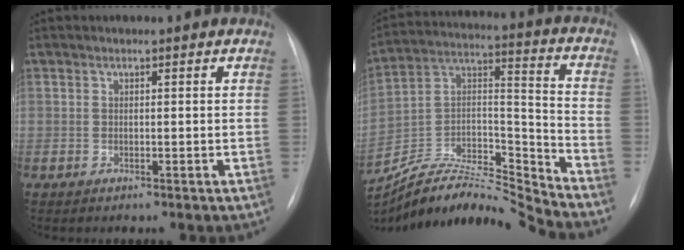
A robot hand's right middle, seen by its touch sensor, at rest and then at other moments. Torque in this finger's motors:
{"motor_torque": [-0.10, -0.47, 0.01, 0.03]}